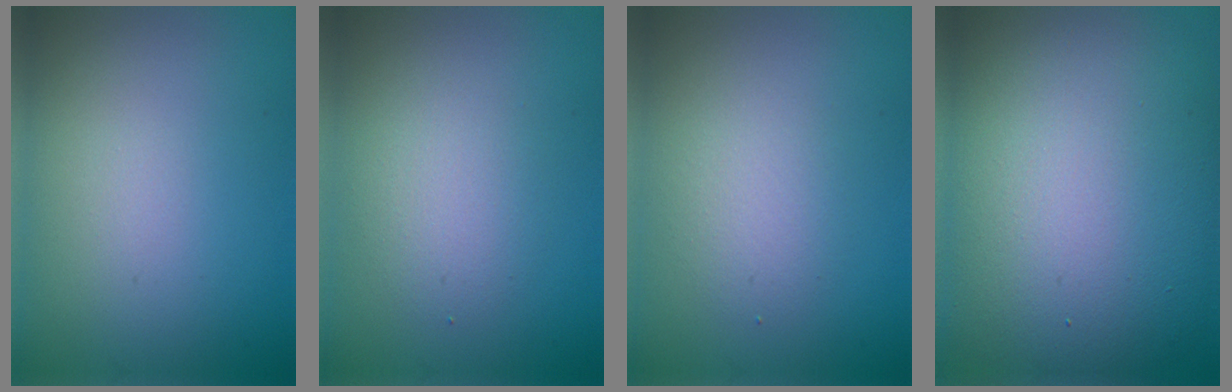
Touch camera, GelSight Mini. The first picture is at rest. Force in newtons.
{"total": 2.4, "press": 2.4, "slide": 0.2}
{"total": 2.0, "press": 2.0, "slide": 0.1}
{"total": 15.8, "press": 15.8, "slide": 0.9}